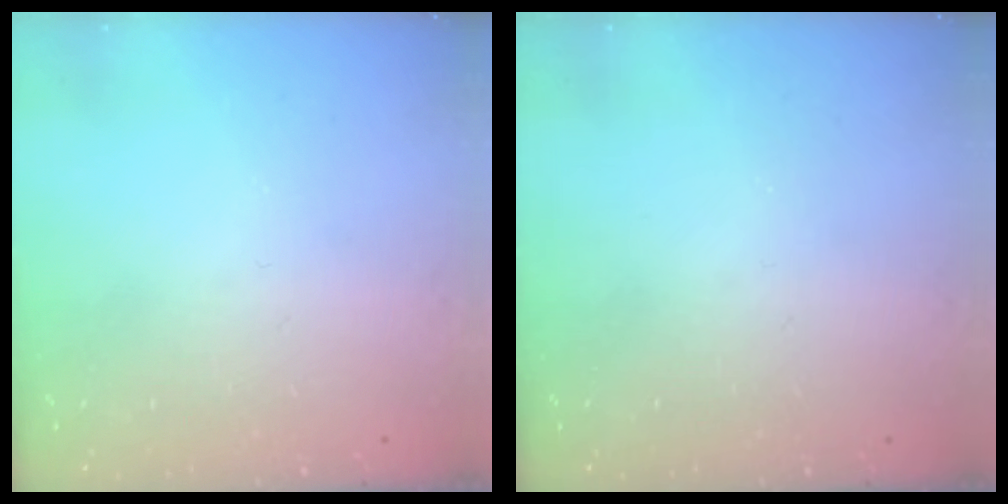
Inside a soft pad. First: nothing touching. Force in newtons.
{"total": 0.0}